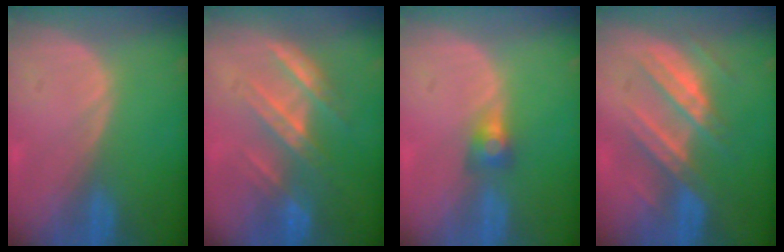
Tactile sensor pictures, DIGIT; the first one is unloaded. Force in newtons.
{"total": 7.3, "press": 6.7, "slide": 2.9}
{"total": 3.0, "press": 2.5, "slide": 1.6}
{"total": 7.3, "press": 7.3, "slide": 0.6}